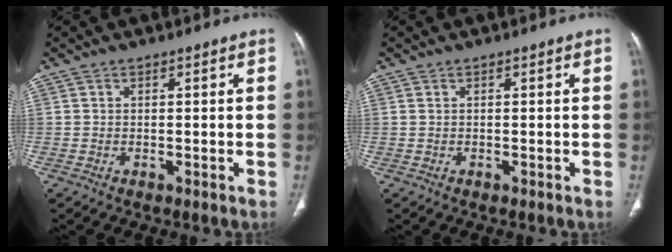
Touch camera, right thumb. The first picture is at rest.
{"total": 0.0}